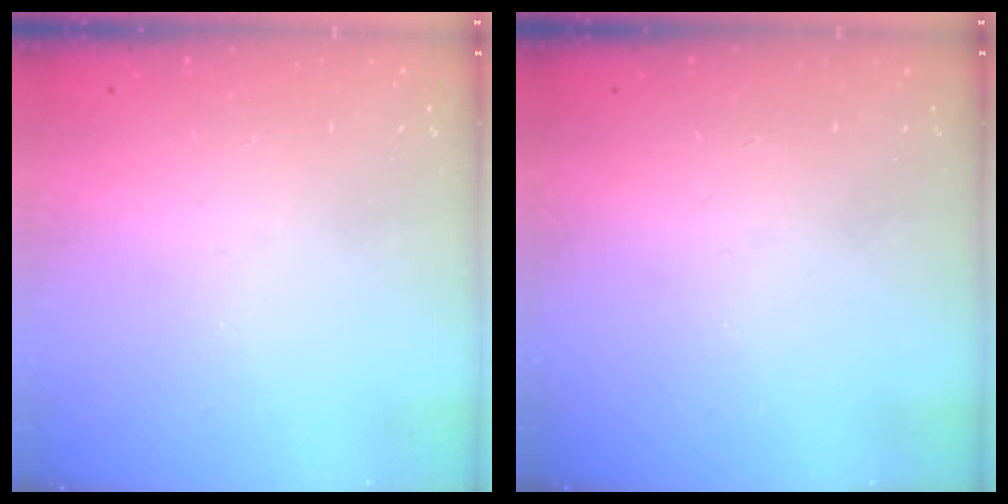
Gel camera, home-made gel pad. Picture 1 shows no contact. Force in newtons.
{"total": 0.0}